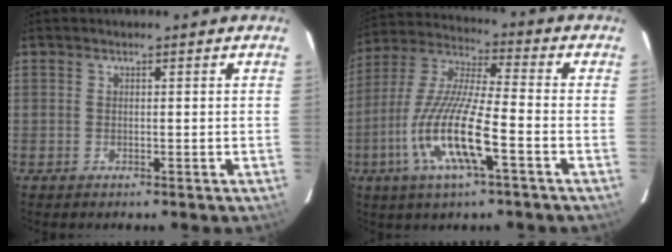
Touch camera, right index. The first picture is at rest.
{"total": 15.4, "force": [-5.9, 2.0, 14.0], "torque": [-0.292, -0.013, -0.119]}